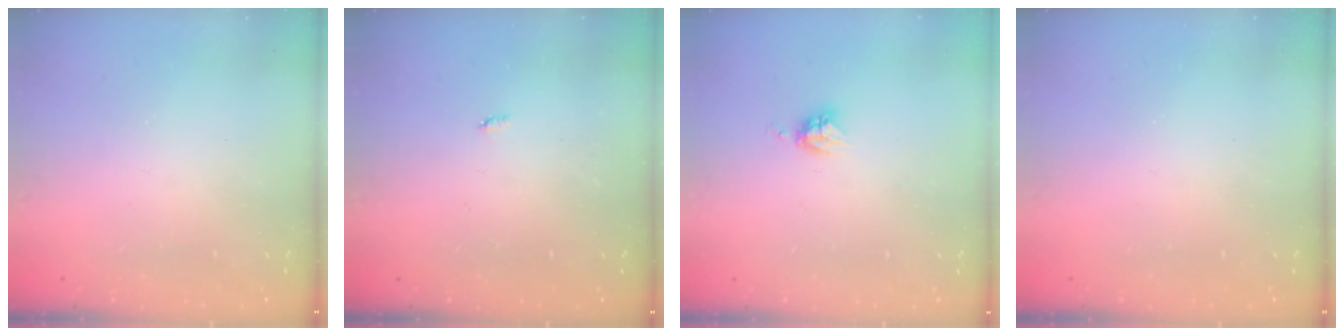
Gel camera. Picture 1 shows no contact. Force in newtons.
{"total": 2.1, "press": 2.1, "slide": 0.4}
{"total": 3.8, "press": 3.8, "slide": 0.4}
{"total": 0.0}